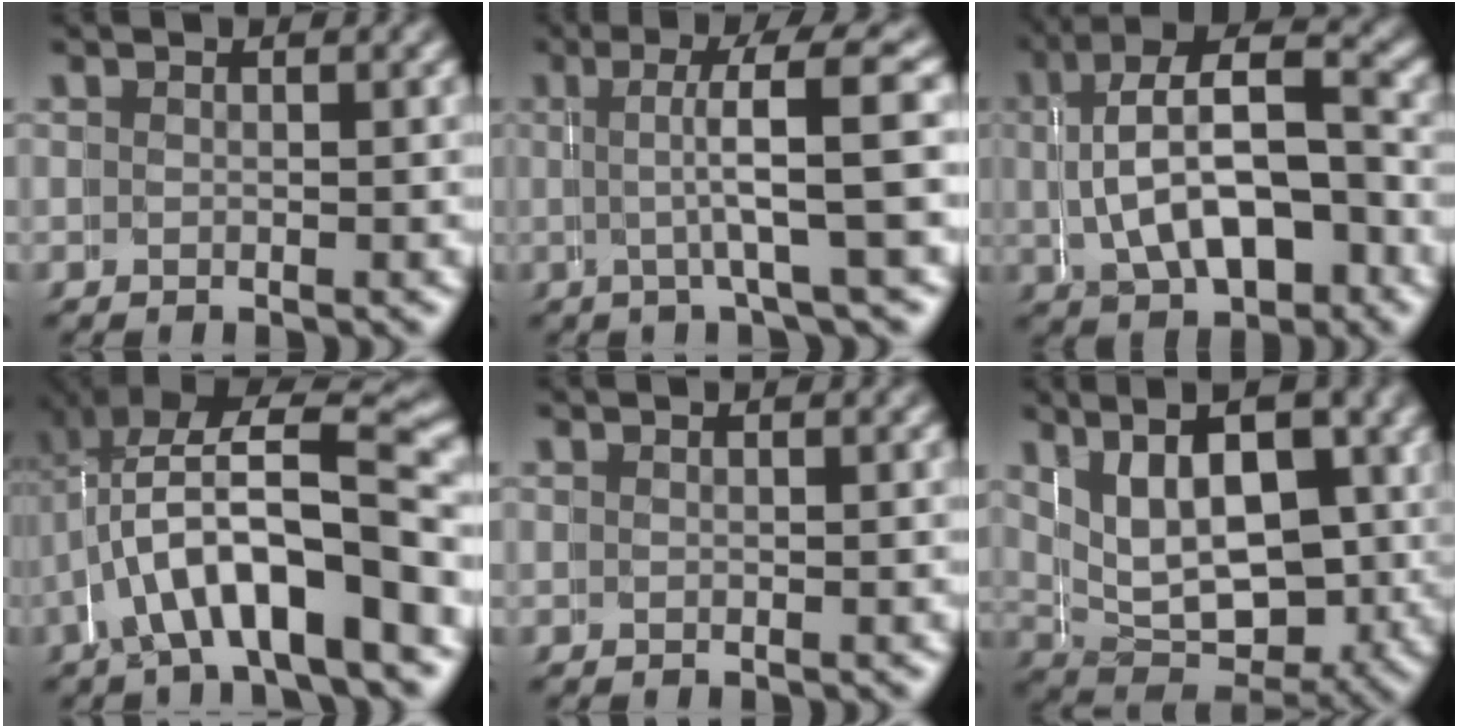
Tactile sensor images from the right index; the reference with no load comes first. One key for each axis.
{"total": 4.7, "fx": 0.6, "fy": -1.6, "fz": 4.4, "tx": -0.053, "ty": 0.011, "tz": 0.009}
{"total": 6.6, "fx": -0.2, "fy": 3.0, "fz": 5.9, "tx": -0.097, "ty": -0.011, "tz": 0.008}
{"total": 6.8, "fx": 0.1, "fy": 2.0, "fz": 6.5, "tx": -0.111, "ty": 0.002, "tz": 0.004}
{"total": 0.0}
{"total": 9.8, "fx": 1.9, "fy": 6.5, "fz": 7.1, "tx": -0.111, "ty": -0.012, "tz": 0.032}